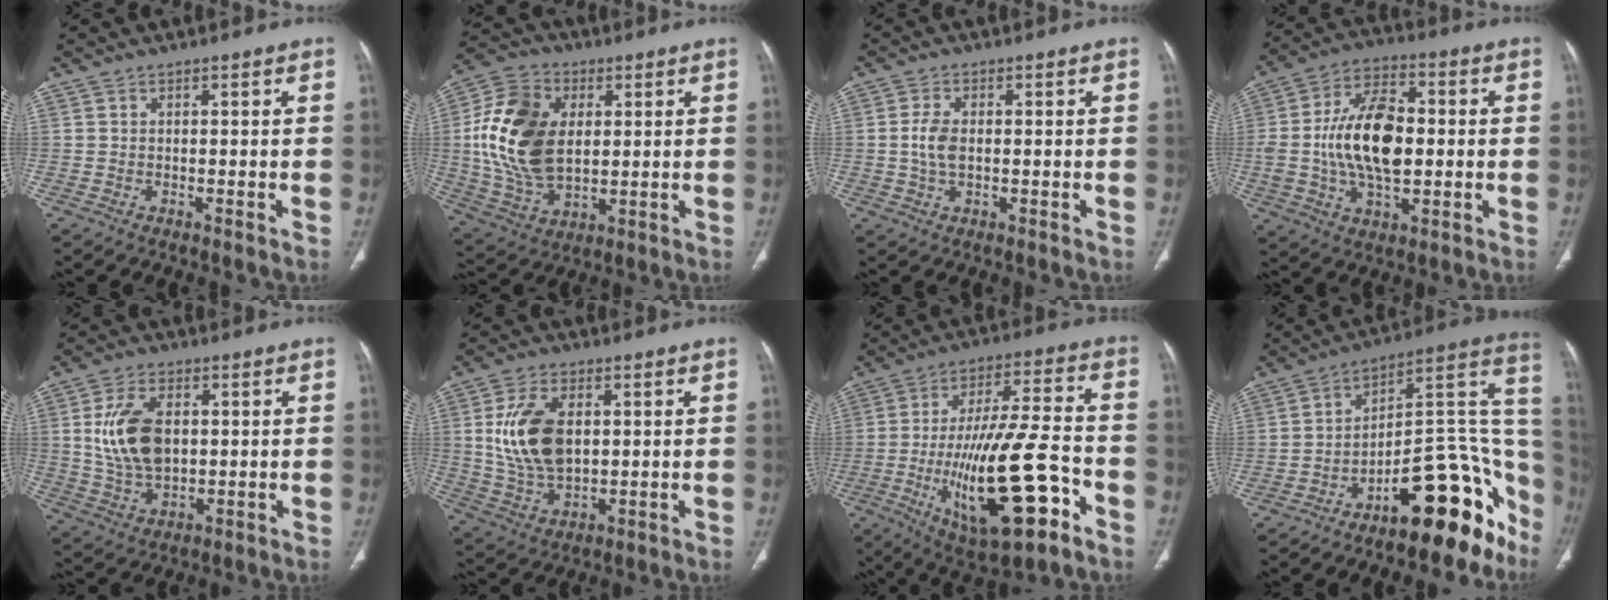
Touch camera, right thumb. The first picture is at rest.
{"total": 19.0, "force": [2.6, 12.5, 14.0], "torque": [-0.258, -0.004, 0.054]}
{"total": 4.2, "force": [-0.1, 2.4, 3.5], "torque": [-0.075, 0.004, -0.002]}
{"total": 17.3, "force": [-0.2, 9.7, 14.4], "torque": [-0.251, 0.018, -0.003]}
{"total": 12.2, "force": [1.7, 7.5, 9.4], "torque": [-0.171, -0.006, 0.040]}
{"total": 13.7, "force": [2.1, 8.3, 10.8], "torque": [-0.197, -0.009, 0.048]}
{"total": 23.6, "force": [-8.1, 7.5, 20.8], "torque": [-0.385, 0.023, -0.119]}
{"total": 23.2, "force": [-13.0, 9.0, 17.0], "torque": [-0.130, 0.129, -0.193]}